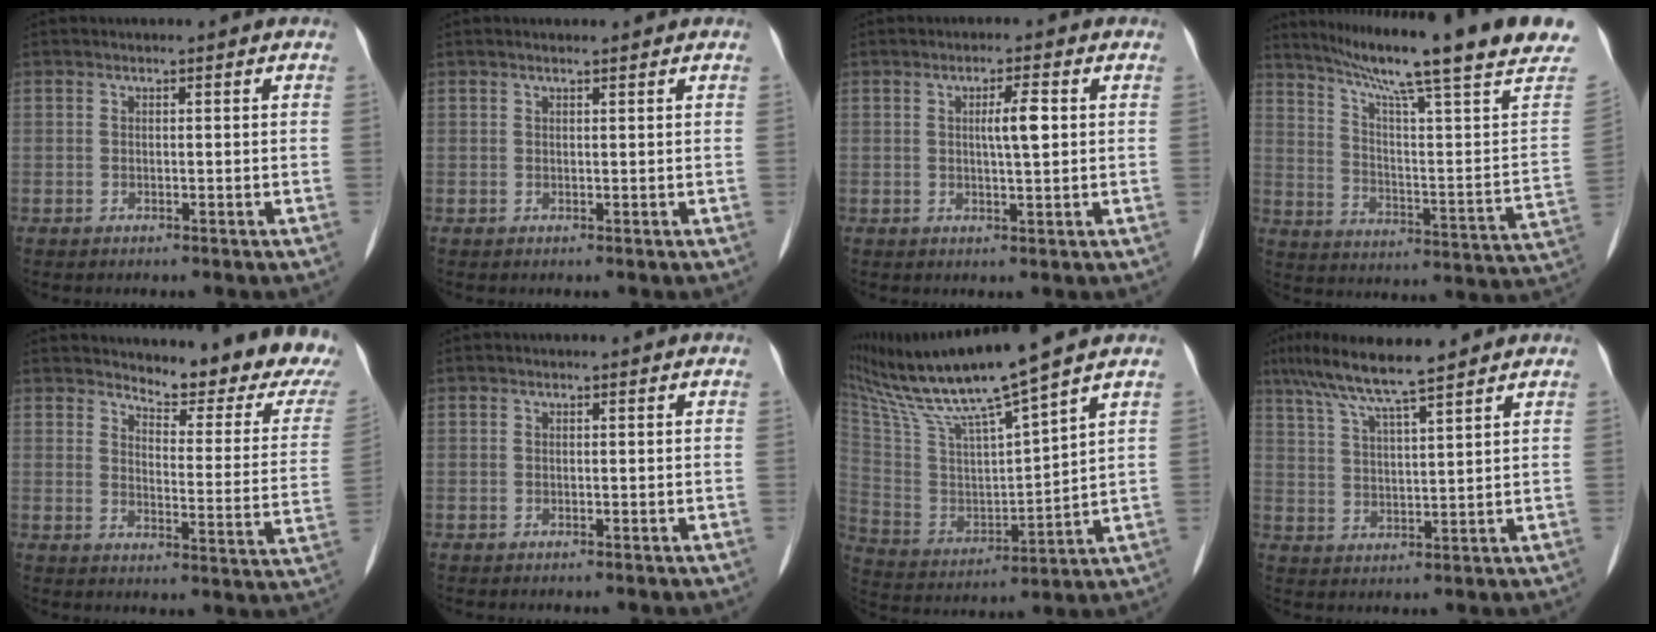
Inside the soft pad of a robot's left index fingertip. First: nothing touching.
{"total": 1.1, "force": [1.0, 0.1, 0.6], "torque": [-0.014, 0.013, 0.018]}
{"total": 3.4, "force": [0.6, 0.3, 3.3], "torque": [-0.057, 0.002, 0.011]}
{"total": 23.8, "force": [18.1, 0.2, 15.4], "torque": [-0.236, -0.032, 0.246]}
{"total": 14.9, "force": [13.7, 2.1, 5.5], "torque": [-0.064, -0.069, 0.151]}
{"total": 0.0}
{"total": 17.2, "force": [14.4, -1.0, 9.4], "torque": [-0.178, 0.004, 0.272]}
{"total": 9.3, "force": [7.6, 0.1, 5.4], "torque": [-0.100, 0.029, 0.135]}